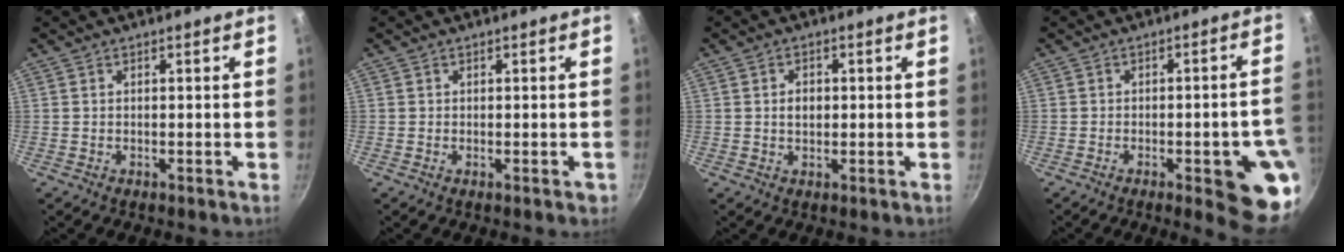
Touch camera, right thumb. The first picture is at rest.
{"total": 1.2, "force": [-0.3, 0.7, 0.9], "torque": [-0.004, 0.001, -0.007]}
{"total": 3.0, "force": [0.3, 2.1, 2.1], "torque": [-0.022, 0.004, 0.003]}
{"total": 11.8, "force": [-4.1, 3.1, 10.6], "torque": [-0.095, 0.019, -0.048]}